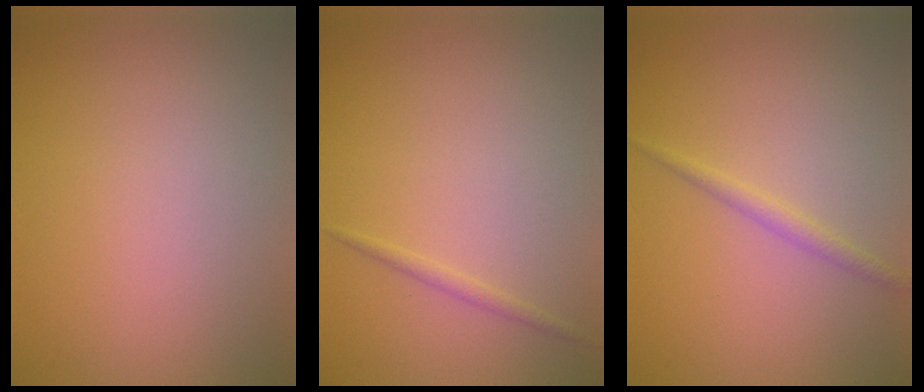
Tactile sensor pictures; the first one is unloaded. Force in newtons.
{"total": 0.8, "press": 0.8, "slide": 0.0}
{"total": 1.3, "press": 1.3, "slide": 0.0}